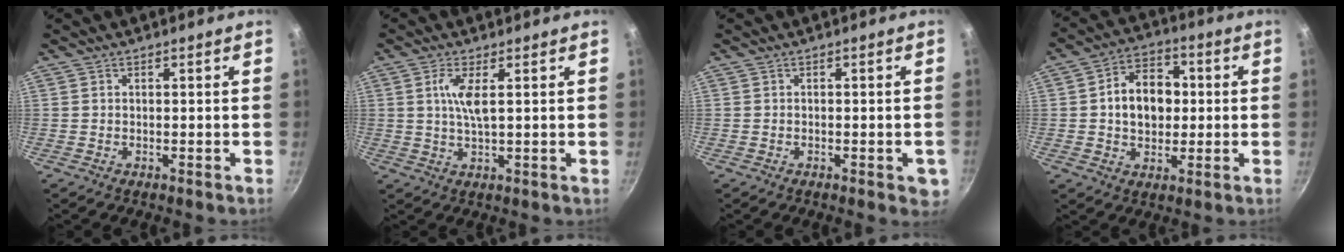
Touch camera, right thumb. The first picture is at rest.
{"total": 4.9, "force": [1.2, 1.0, 4.7], "torque": [-0.101, -0.004, 0.025]}
{"total": 3.5, "force": [-1.3, 1.4, 2.9], "torque": [-0.024, 0.001, -0.016]}
{"total": 11.3, "force": [0.8, 8.4, 7.5], "torque": [-0.084, 0.018, 0.004]}